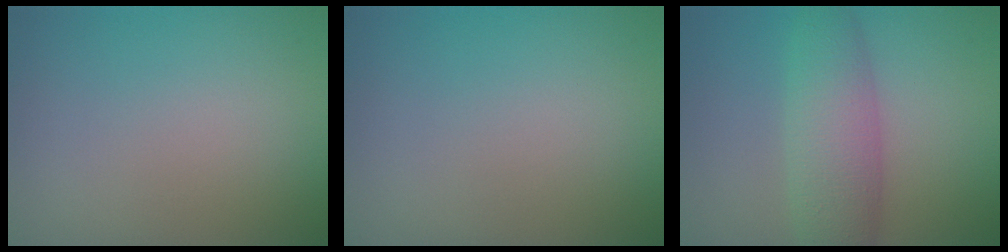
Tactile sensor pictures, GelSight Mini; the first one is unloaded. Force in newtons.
{"total": 0.0}
{"total": 5.3, "press": 5.3, "slide": 0.0}